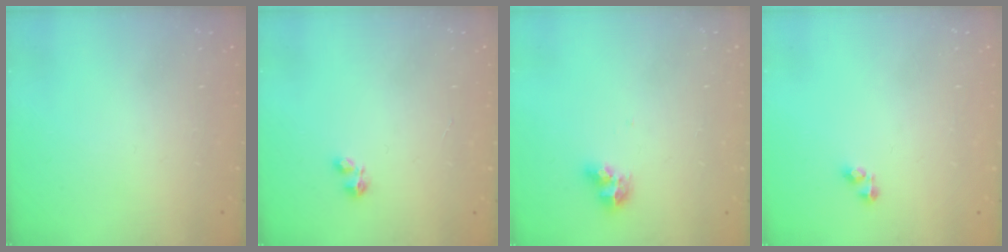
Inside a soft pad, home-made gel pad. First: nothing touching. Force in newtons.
{"total": 2.2, "press": 2.2, "slide": 0.4}
{"total": 7.1, "press": 7.1, "slide": 0.7}
{"total": 2.7, "press": 2.7, "slide": 0.4}